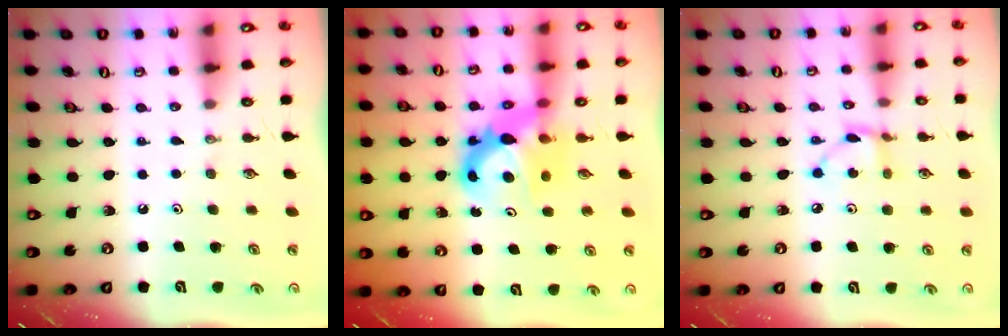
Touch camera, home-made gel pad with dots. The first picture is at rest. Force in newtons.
{"total": 8.7, "press": 8.7, "slide": 0.7}
{"total": 4.4, "press": 4.4, "slide": 0.2}